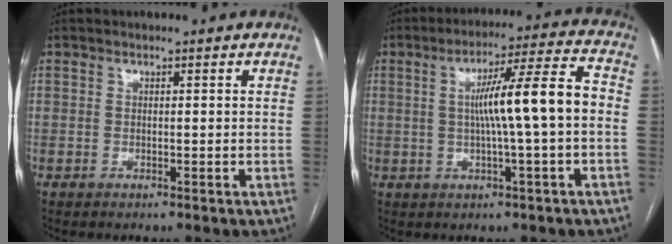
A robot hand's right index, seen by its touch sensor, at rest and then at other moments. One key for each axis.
{"total": 11.1, "fx": -0.3, "fy": -0.3, "fz": 11.1, "tx": -0.176, "ty": 0.020, "tz": -0.005}